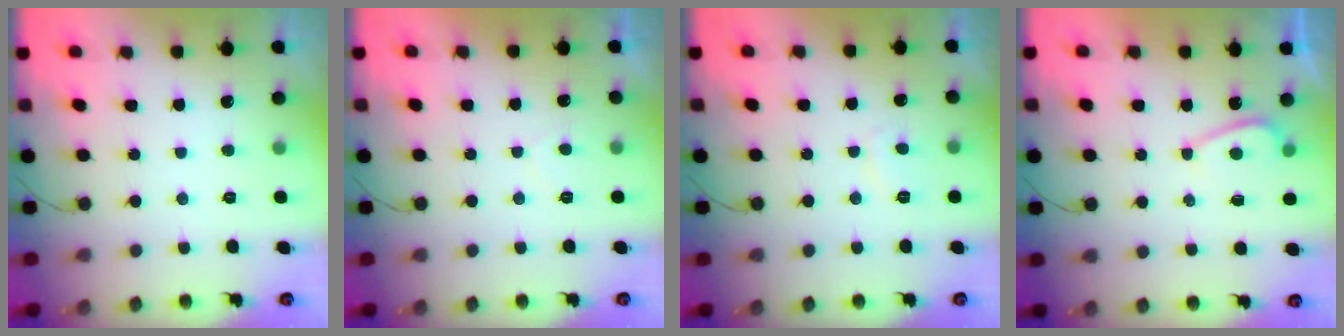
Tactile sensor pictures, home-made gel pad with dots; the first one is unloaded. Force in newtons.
{"total": 1.7, "press": 1.5, "slide": 0.7}
{"total": 2.6, "press": 2.5, "slide": 0.7}
{"total": 3.5, "press": 3.5, "slide": 0.4}